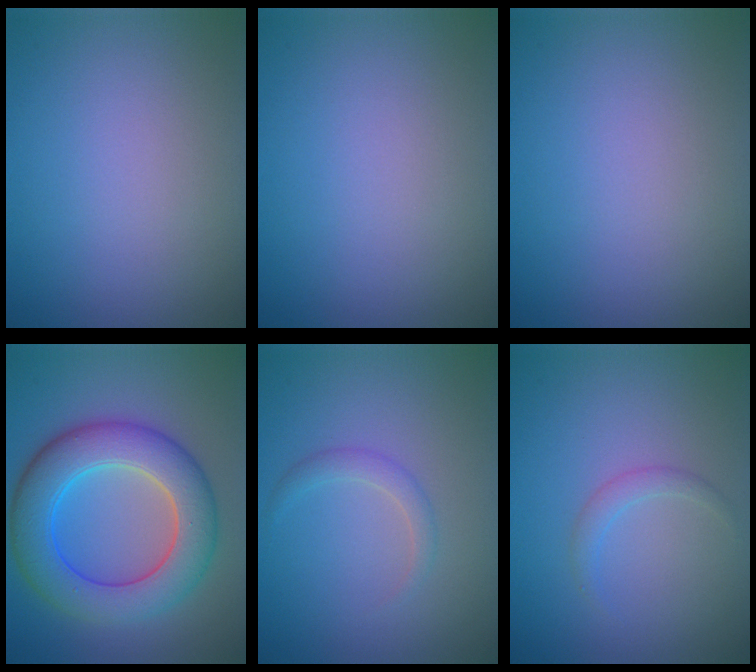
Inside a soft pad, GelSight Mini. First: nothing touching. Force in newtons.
{"total": 0.0}
{"total": 0.0}
{"total": 8.5, "press": 8.4, "slide": 0.6}
{"total": 1.3, "press": 1.2, "slide": 0.1}
{"total": 1.1, "press": 1.1, "slide": 0.1}